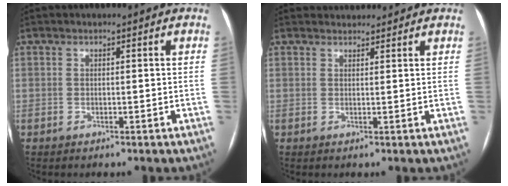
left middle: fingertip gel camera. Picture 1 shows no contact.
{"total": 3.0, "force": [2.9, 0.8, 0.0], "torque": [-0.002, 0.022, 0.042]}